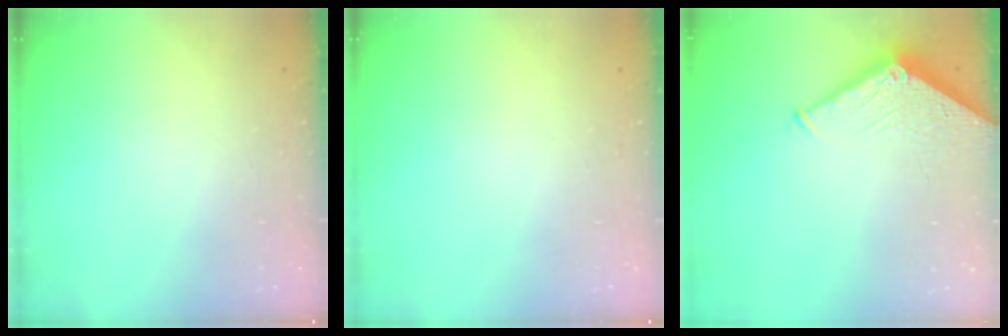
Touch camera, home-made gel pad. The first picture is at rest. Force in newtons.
{"total": 0.0}
{"total": 6.5, "press": 6.4, "slide": 0.5}